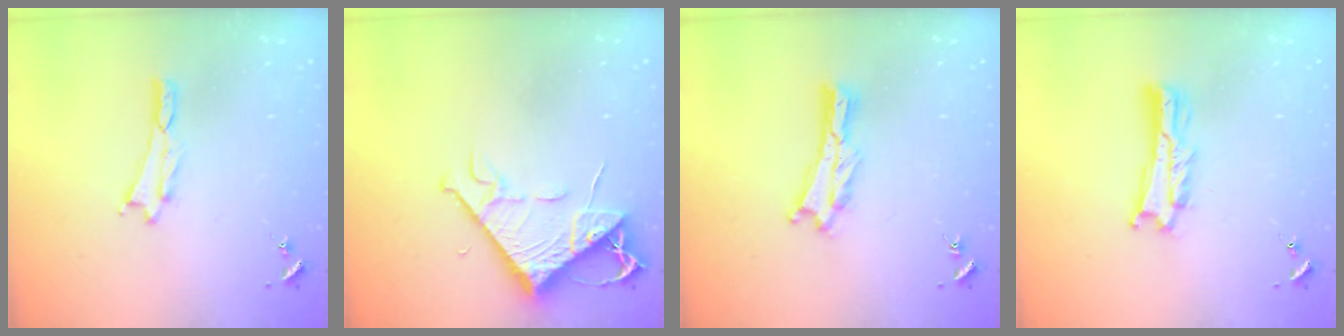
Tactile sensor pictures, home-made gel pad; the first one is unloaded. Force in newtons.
{"total": 7.8, "press": 7.8, "slide": 0.8}
{"total": 0.9, "press": 0.9, "slide": 0.2}
{"total": 2.0, "press": 2.0, "slide": 0.3}